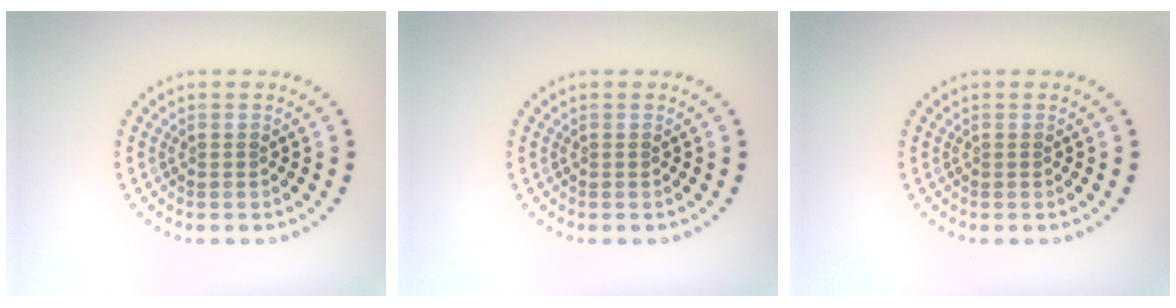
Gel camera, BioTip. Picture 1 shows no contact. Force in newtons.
{"total": 0.0}
{"total": 0.0}